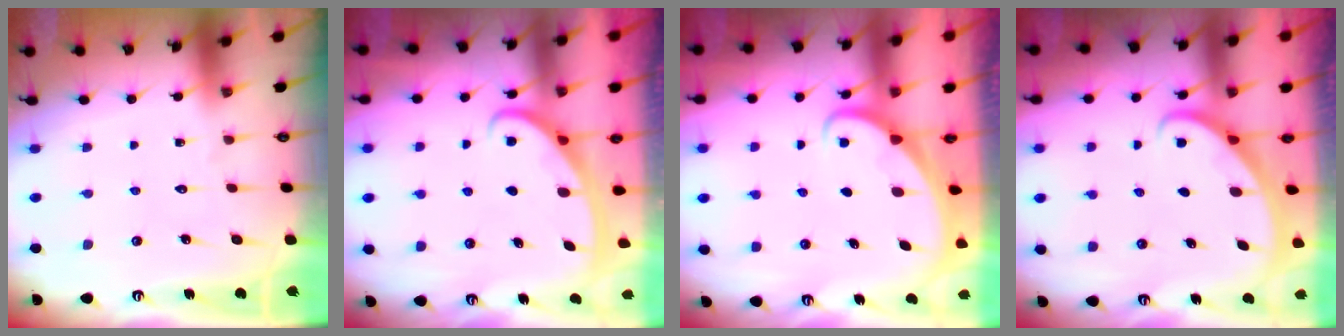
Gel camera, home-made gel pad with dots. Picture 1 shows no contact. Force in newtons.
{"total": 2.8, "press": 2.8, "slide": 0.4}
{"total": 1.9, "press": 1.9, "slide": 0.1}
{"total": 2.7, "press": 2.7, "slide": 0.1}